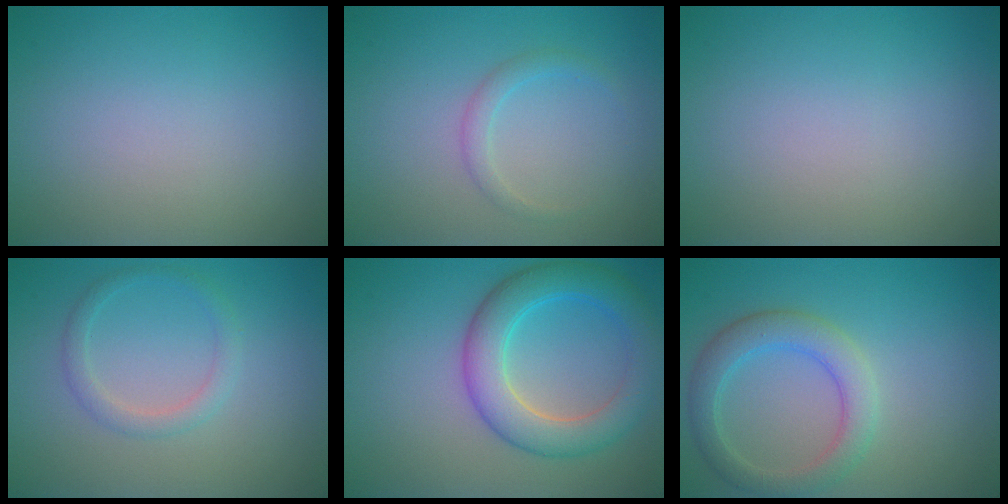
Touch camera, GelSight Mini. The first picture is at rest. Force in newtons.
{"total": 1.4, "press": 1.4, "slide": 0.0}
{"total": 0.0}
{"total": 1.7, "press": 1.7, "slide": 0.0}
{"total": 5.9, "press": 5.9, "slide": 0.2}
{"total": 3.9, "press": 3.8, "slide": 0.2}